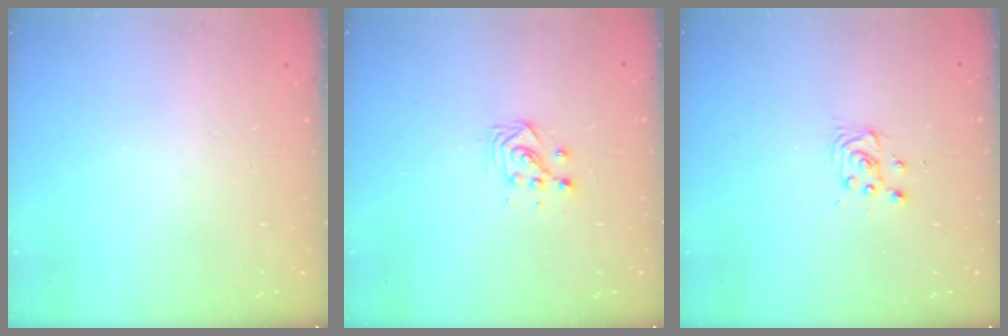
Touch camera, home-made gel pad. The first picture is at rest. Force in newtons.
{"total": 3.5, "press": 3.5, "slide": 0.4}
{"total": 2.8, "press": 2.8, "slide": 0.4}